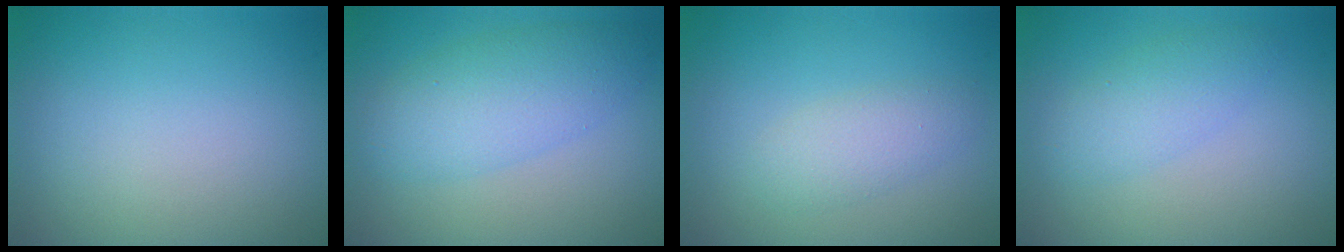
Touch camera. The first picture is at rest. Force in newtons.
{"total": 4.7, "press": 4.7, "slide": 0.0}
{"total": 2.3, "press": 2.3, "slide": 0.1}
{"total": 2.5, "press": 2.5, "slide": 0.1}